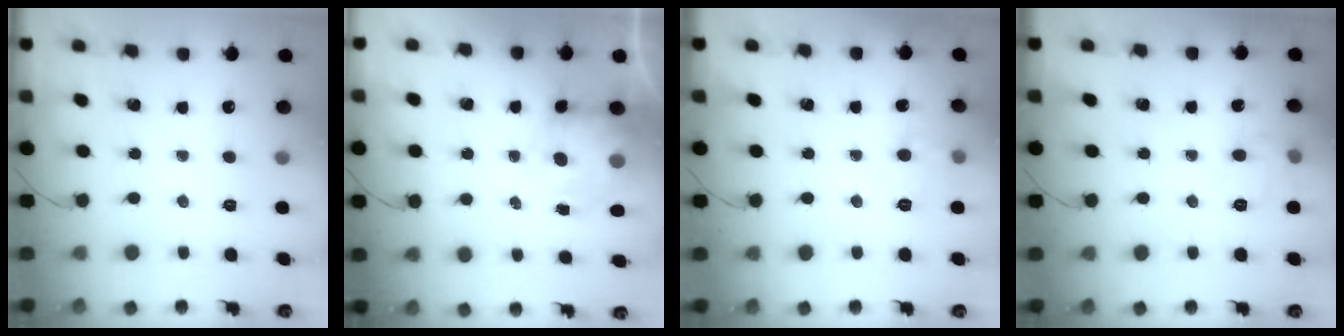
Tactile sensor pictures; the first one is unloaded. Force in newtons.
{"total": 7.2, "press": 7.2, "slide": 0.7}
{"total": 5.4, "press": 5.2, "slide": 1.3}
{"total": 8.1, "press": 8.0, "slide": 1.1}